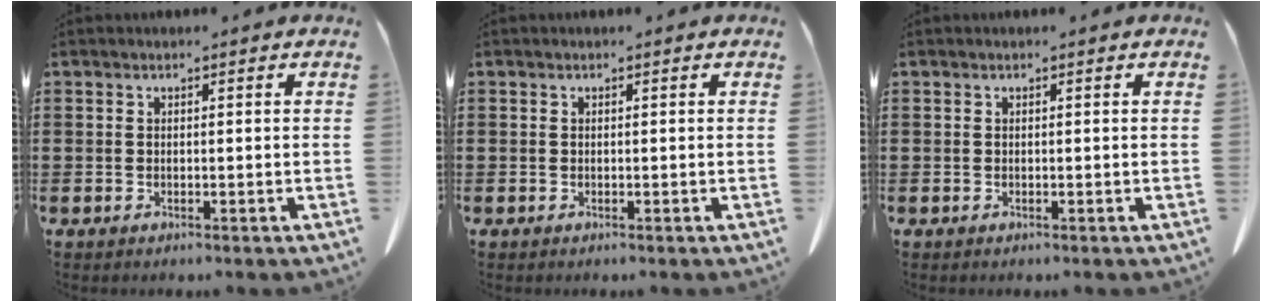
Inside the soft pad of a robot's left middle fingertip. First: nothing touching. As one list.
[{"total": 0.0}, {"total": 0.0}]